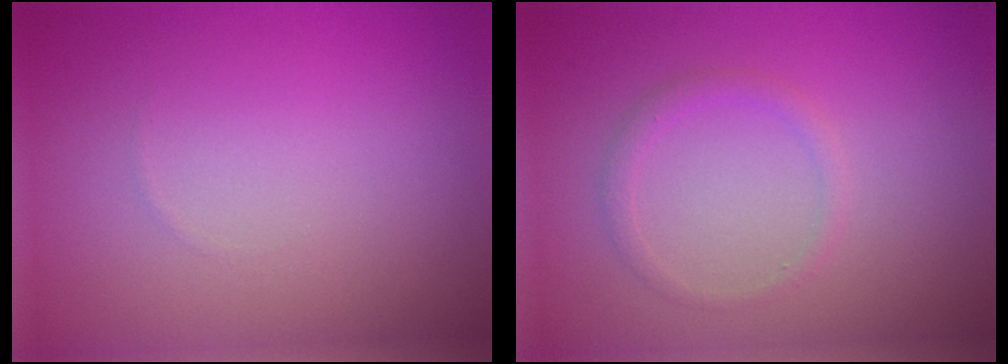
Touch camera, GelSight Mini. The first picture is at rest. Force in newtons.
{"total": 1.2, "press": 1.1, "slide": 0.1}